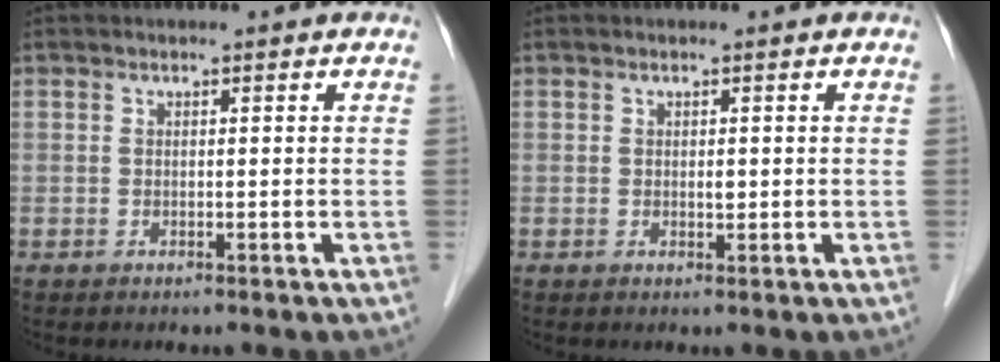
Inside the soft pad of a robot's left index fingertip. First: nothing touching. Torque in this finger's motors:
{"motor_torque": [0.09, 0.01, 0.00, 0.00]}